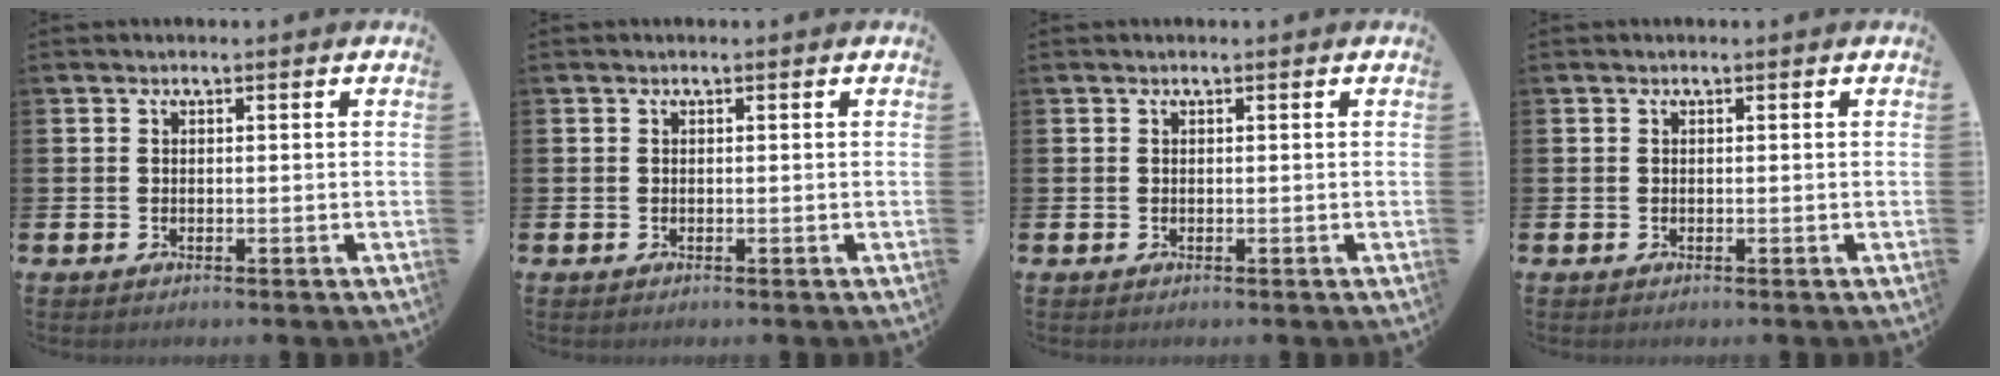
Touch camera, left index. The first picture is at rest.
{"total": 0.0}
{"total": 0.0}
{"total": 0.0}